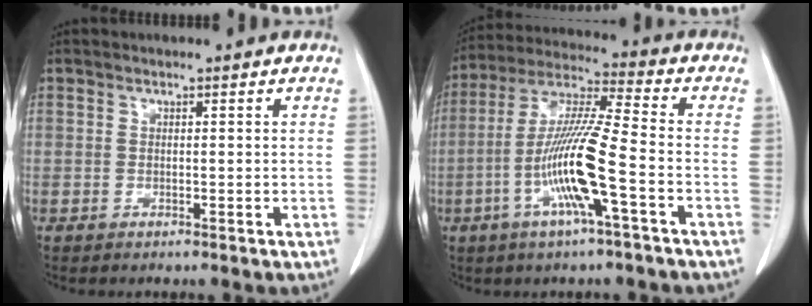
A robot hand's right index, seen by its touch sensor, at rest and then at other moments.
{"total": 13.6, "force": [-4.3, 0.3, 12.9], "torque": [-0.259, 0.001, -0.087]}